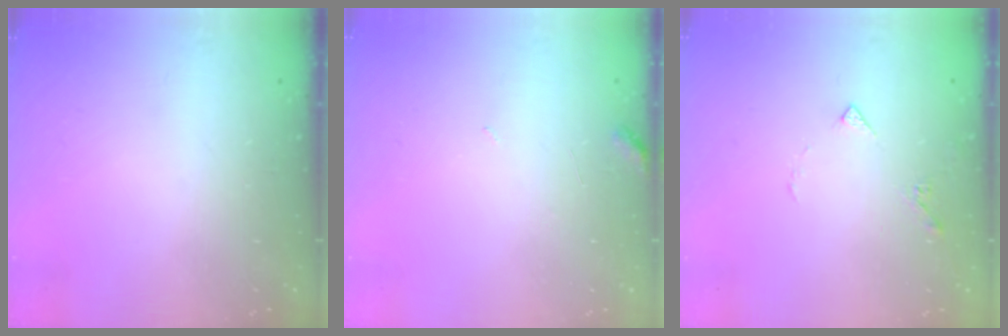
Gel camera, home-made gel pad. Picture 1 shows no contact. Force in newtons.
{"total": 3.5, "press": 3.5, "slide": 0.3}
{"total": 4.2, "press": 4.1, "slide": 0.8}